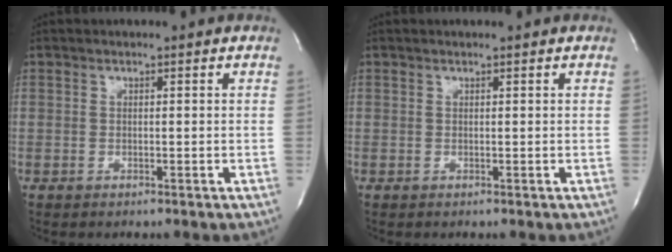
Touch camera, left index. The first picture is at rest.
{"total": 0.6, "force": [0.5, -0.1, 0.3], "torque": [-0.008, 0.003, 0.011]}